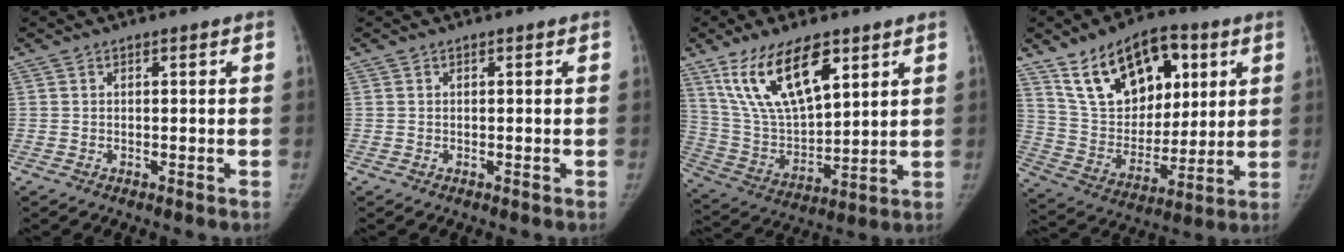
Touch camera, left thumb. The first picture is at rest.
{"total": 0.0}
{"total": 17.6, "force": [9.8, 7.3, 12.6], "torque": [-0.208, -0.039, 0.197]}
{"total": 21.1, "force": [9.9, 12.6, 13.7], "torque": [-0.176, -0.029, 0.178]}